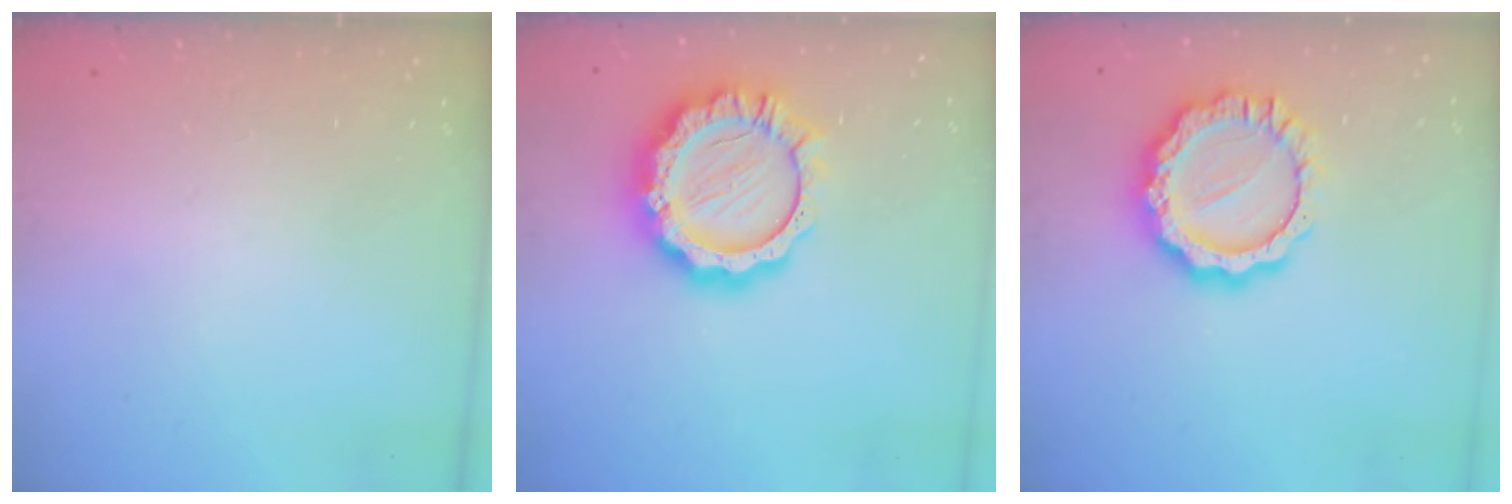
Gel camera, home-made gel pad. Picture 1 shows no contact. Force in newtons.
{"total": 15.6, "press": 15.6, "slide": 1.3}
{"total": 13.5, "press": 13.5, "slide": 1.0}